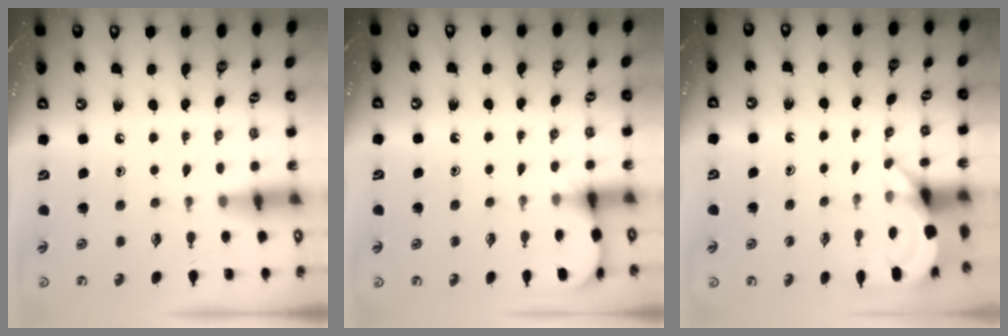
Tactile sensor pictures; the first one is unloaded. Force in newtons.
{"total": 2.8, "press": 2.8, "slide": 0.3}
{"total": 3.7, "press": 3.7, "slide": 0.2}